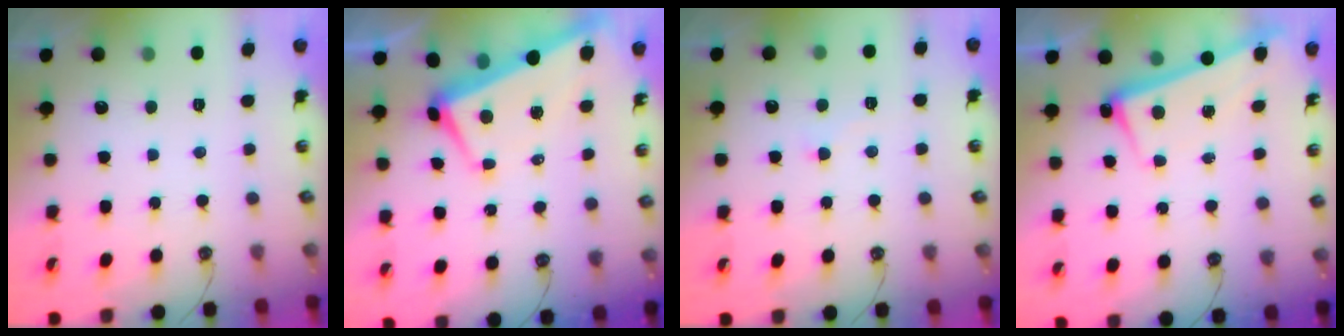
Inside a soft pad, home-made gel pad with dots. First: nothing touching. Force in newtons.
{"total": 1.2, "press": 0.6, "slide": 1.0}
{"total": 2.7, "press": 2.7, "slide": 0.5}
{"total": 2.5, "press": 2.5, "slide": 0.7}